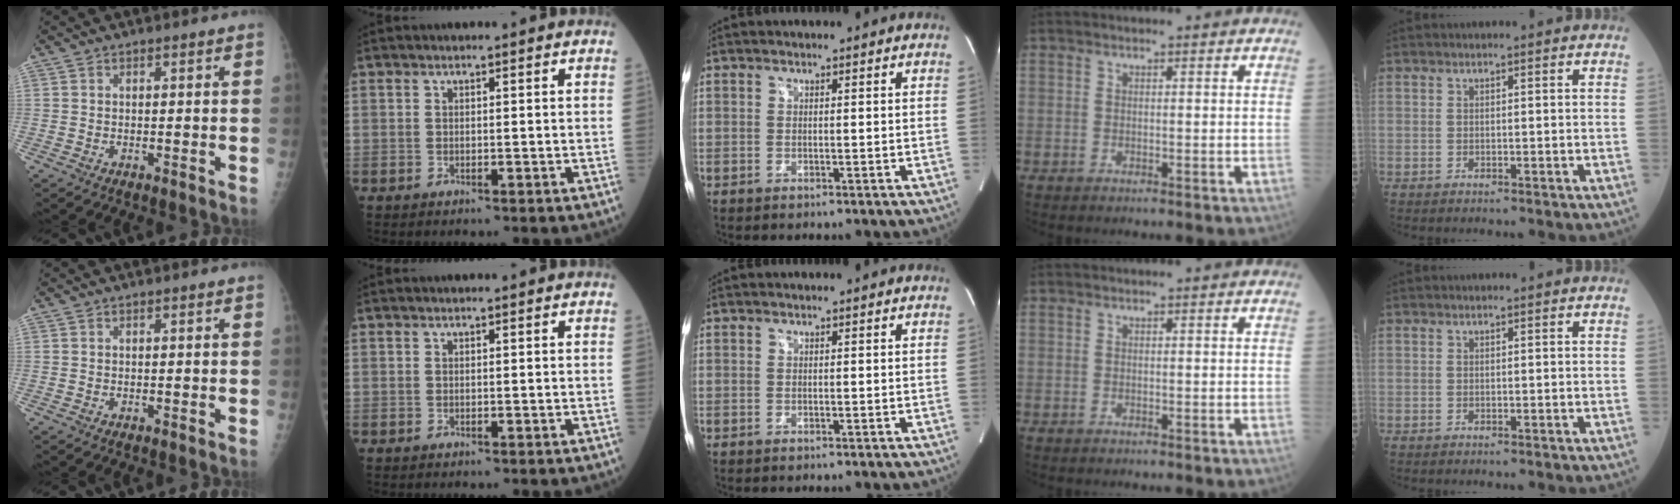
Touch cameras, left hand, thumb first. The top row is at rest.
{}